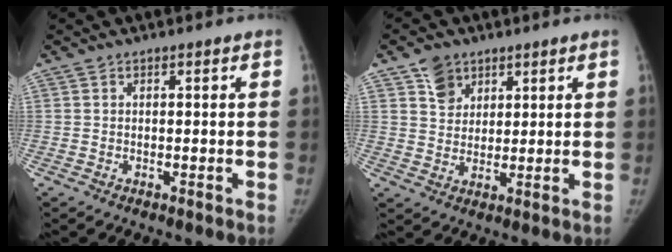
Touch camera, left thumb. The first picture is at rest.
{"total": 5.3, "force": [3.2, 3.9, 1.5], "torque": [-0.002, -0.029, 0.059]}